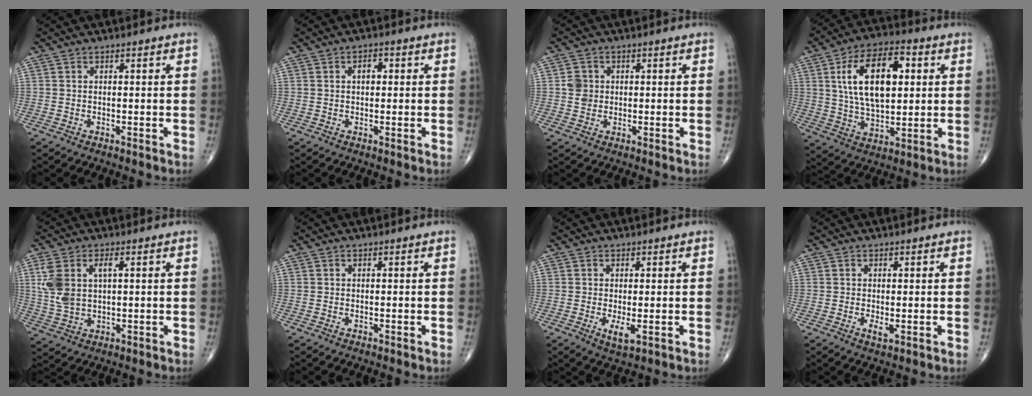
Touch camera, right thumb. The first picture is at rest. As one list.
[{"total": 2.4, "force": [0.4, 1.4, 1.8], "torque": [-0.026, 0.007, 0.006]}, {"total": 3.3, "force": [0.3, 3.0, 1.3], "torque": [-0.007, 0.003, 0.005]}, {"total": 17.6, "force": [4.0, 9.0, 14.5], "torque": [-0.238, 0.003, 0.070]}, {"total": 9.1, "force": [2.1, 4.9, 7.3], "torque": [-0.166, 0.006, 0.048]}, {"total": 0.0}, {"total": 3.1, "force": [-0.7, 1.1, 2.9], "torque": [-0.054, -0.009, -0.009]}, {"total": 1.7, "force": [-0.3, 0.6, 1.6], "torque": [-0.032, -0.006, -0.004]}]